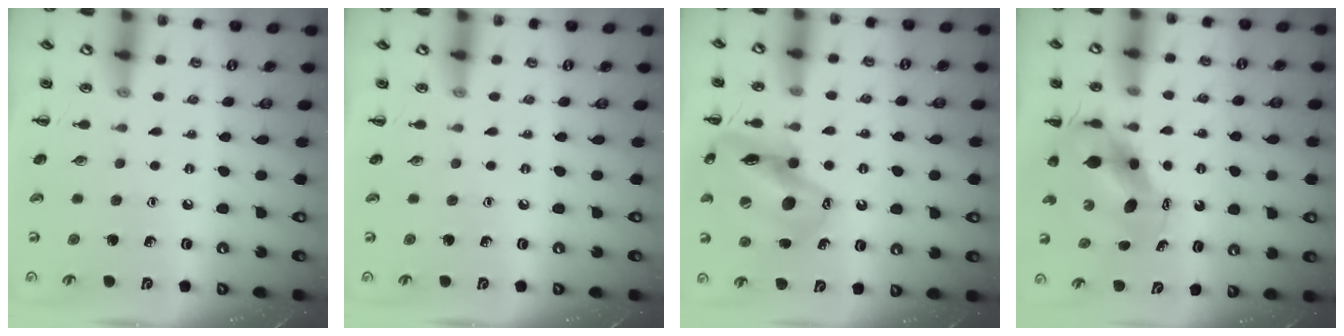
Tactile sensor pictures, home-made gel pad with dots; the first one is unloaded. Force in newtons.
{"total": 0.0}
{"total": 15.2, "press": 14.7, "slide": 4.2}
{"total": 7.2, "press": 7.1, "slide": 1.4}